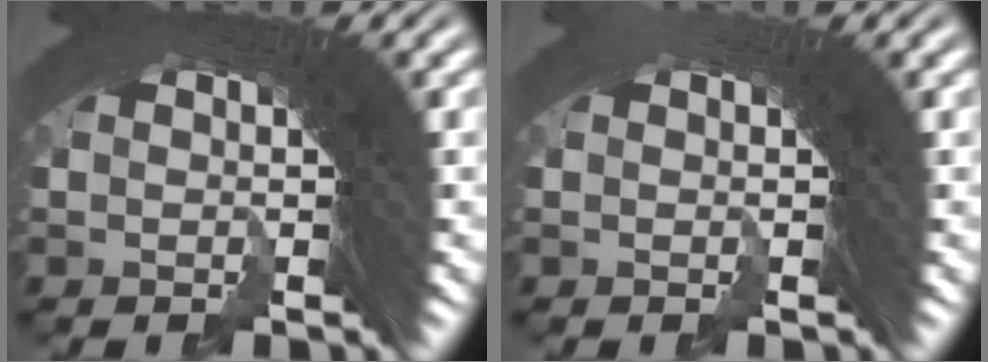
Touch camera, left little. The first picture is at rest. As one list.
[{"total": 2.4, "force": [-0.4, -1.7, -1.7], "torque": [0.024, -0.003, -0.003]}]